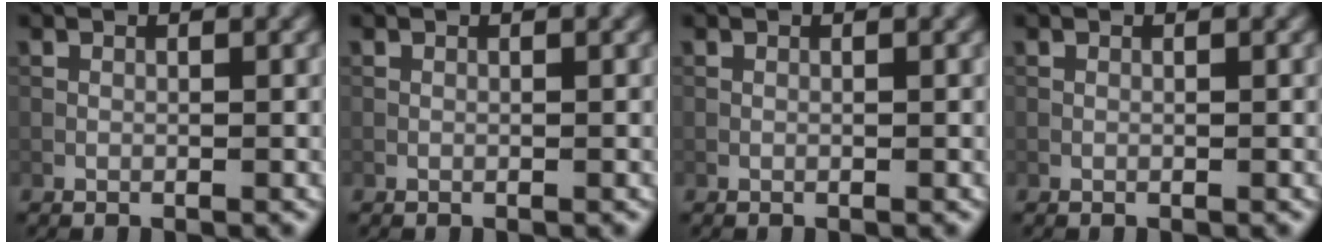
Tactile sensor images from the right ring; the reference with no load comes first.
{"total": 0.0}
{"total": 0.0}
{"total": 0.0}